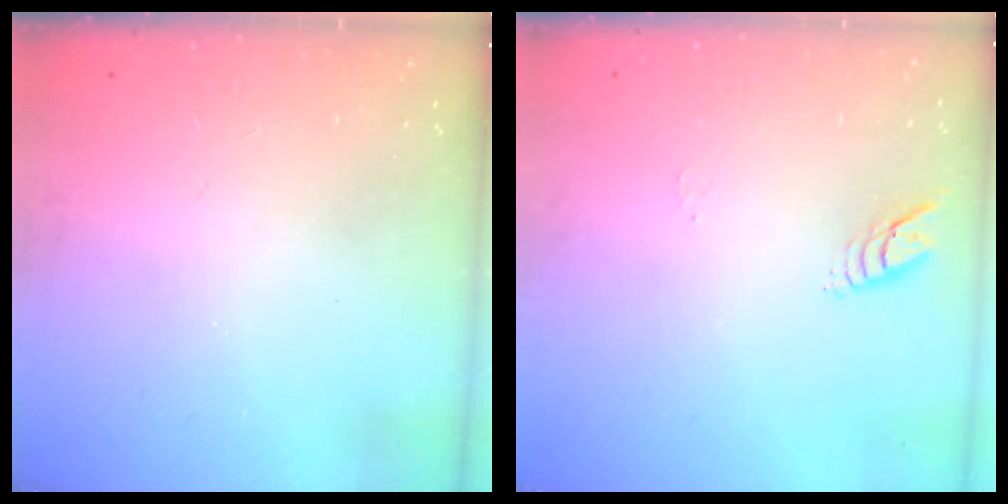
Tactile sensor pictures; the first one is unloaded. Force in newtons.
{"total": 3.9, "press": 3.9, "slide": 0.3}